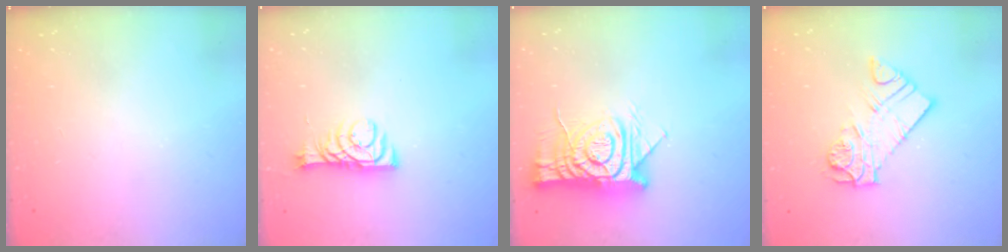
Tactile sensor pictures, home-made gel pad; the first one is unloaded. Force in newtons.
{"total": 8.1, "press": 8.1, "slide": 0.1}
{"total": 15.9, "press": 15.9, "slide": 0.8}
{"total": 11.5, "press": 11.4, "slide": 1.3}